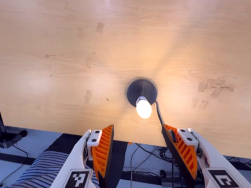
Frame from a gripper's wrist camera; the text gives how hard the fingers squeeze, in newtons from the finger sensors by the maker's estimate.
{"total": 0.0}